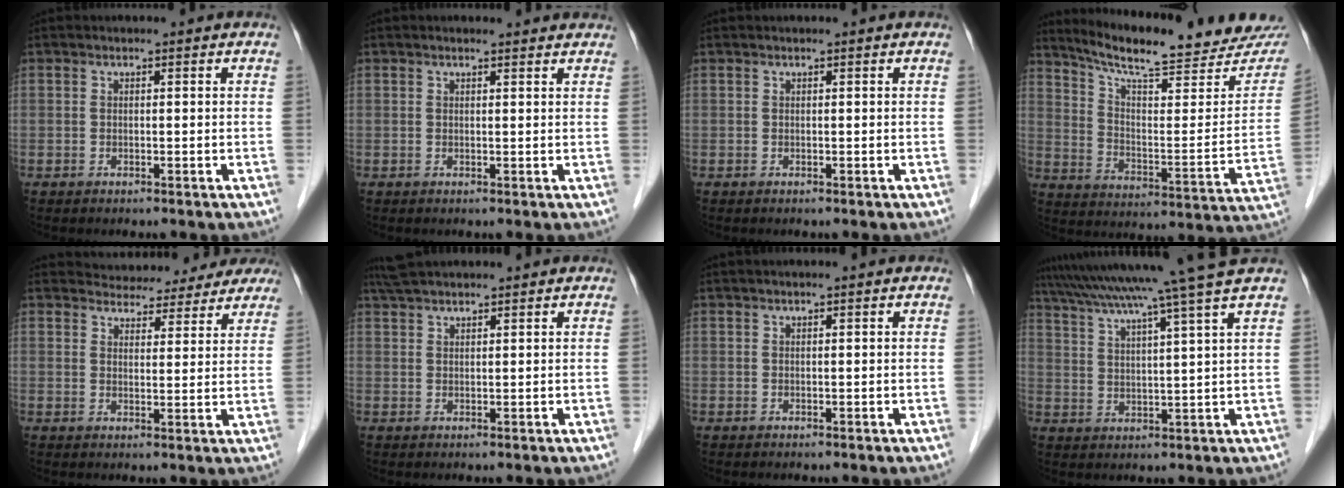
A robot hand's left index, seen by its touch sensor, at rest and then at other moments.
{"total": 3.6, "force": [3.4, 0.5, 1.0], "torque": [-0.016, 0.011, 0.030]}
{"total": 0.0}
{"total": 22.7, "force": [20.6, 3.1, 9.1], "torque": [-0.138, -0.063, 0.279]}
{"total": 13.8, "force": [12.9, 4.1, 2.4], "torque": [-0.010, 0.004, 0.145]}
{"total": 5.6, "force": [5.0, 1.0, 2.3], "torque": [-0.039, 0.040, 0.094]}
{"total": 2.9, "force": [2.5, -0.3, 1.5], "torque": [-0.014, 0.026, 0.039]}
{"total": 15.7, "force": [13.1, -3.1, 8.0], "torque": [-0.136, -0.021, 0.187]}